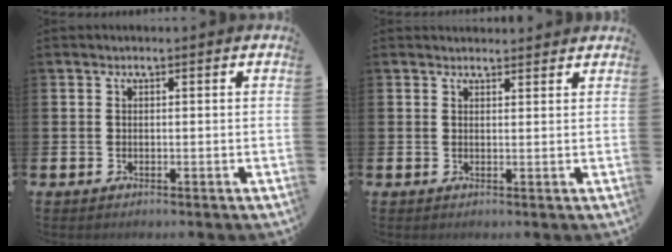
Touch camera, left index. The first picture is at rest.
{"total": 1.7, "force": [1.6, 0.4, -0.1], "torque": [0.009, -0.007, 0.028]}